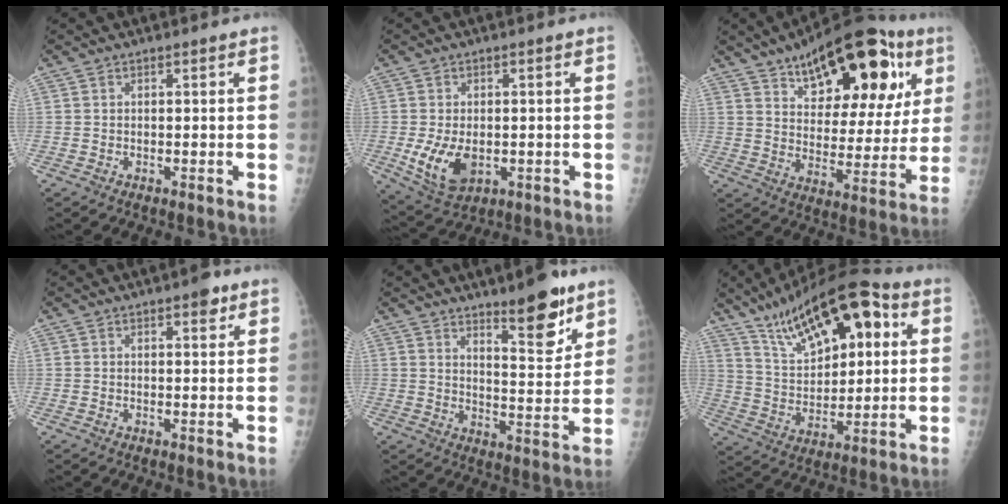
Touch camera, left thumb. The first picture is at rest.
{"total": 9.2, "force": [-1.9, 5.8, 6.9], "torque": [-0.120, -0.006, -0.020]}
{"total": 26.5, "force": [13.3, 12.2, 19.4], "torque": [-0.239, -0.016, 0.195]}
{"total": 2.8, "force": [1.6, 1.2, 1.9], "torque": [-0.016, -0.004, 0.018]}
{"total": 11.0, "force": [7.6, 3.0, 7.4], "torque": [-0.084, -0.059, 0.119]}
{"total": 21.9, "force": [9.8, 9.9, 16.8], "torque": [-0.235, -0.009, 0.170]}